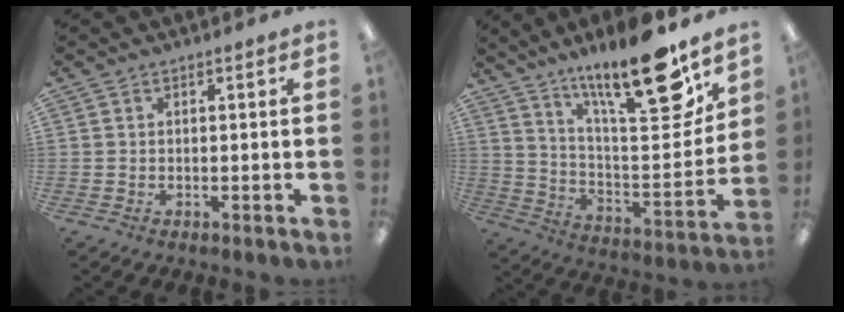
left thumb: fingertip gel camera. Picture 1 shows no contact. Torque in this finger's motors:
{"motor_torque": [1.19, 1.14, 1.51, -1.26, 0.08]}